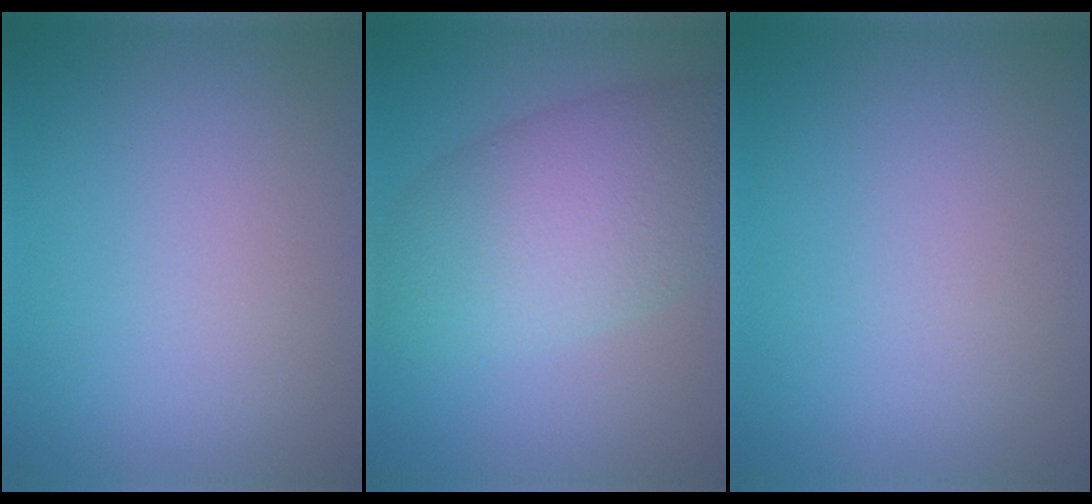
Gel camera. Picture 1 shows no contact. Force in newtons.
{"total": 8.4, "press": 8.4, "slide": 0.1}
{"total": 0.0}